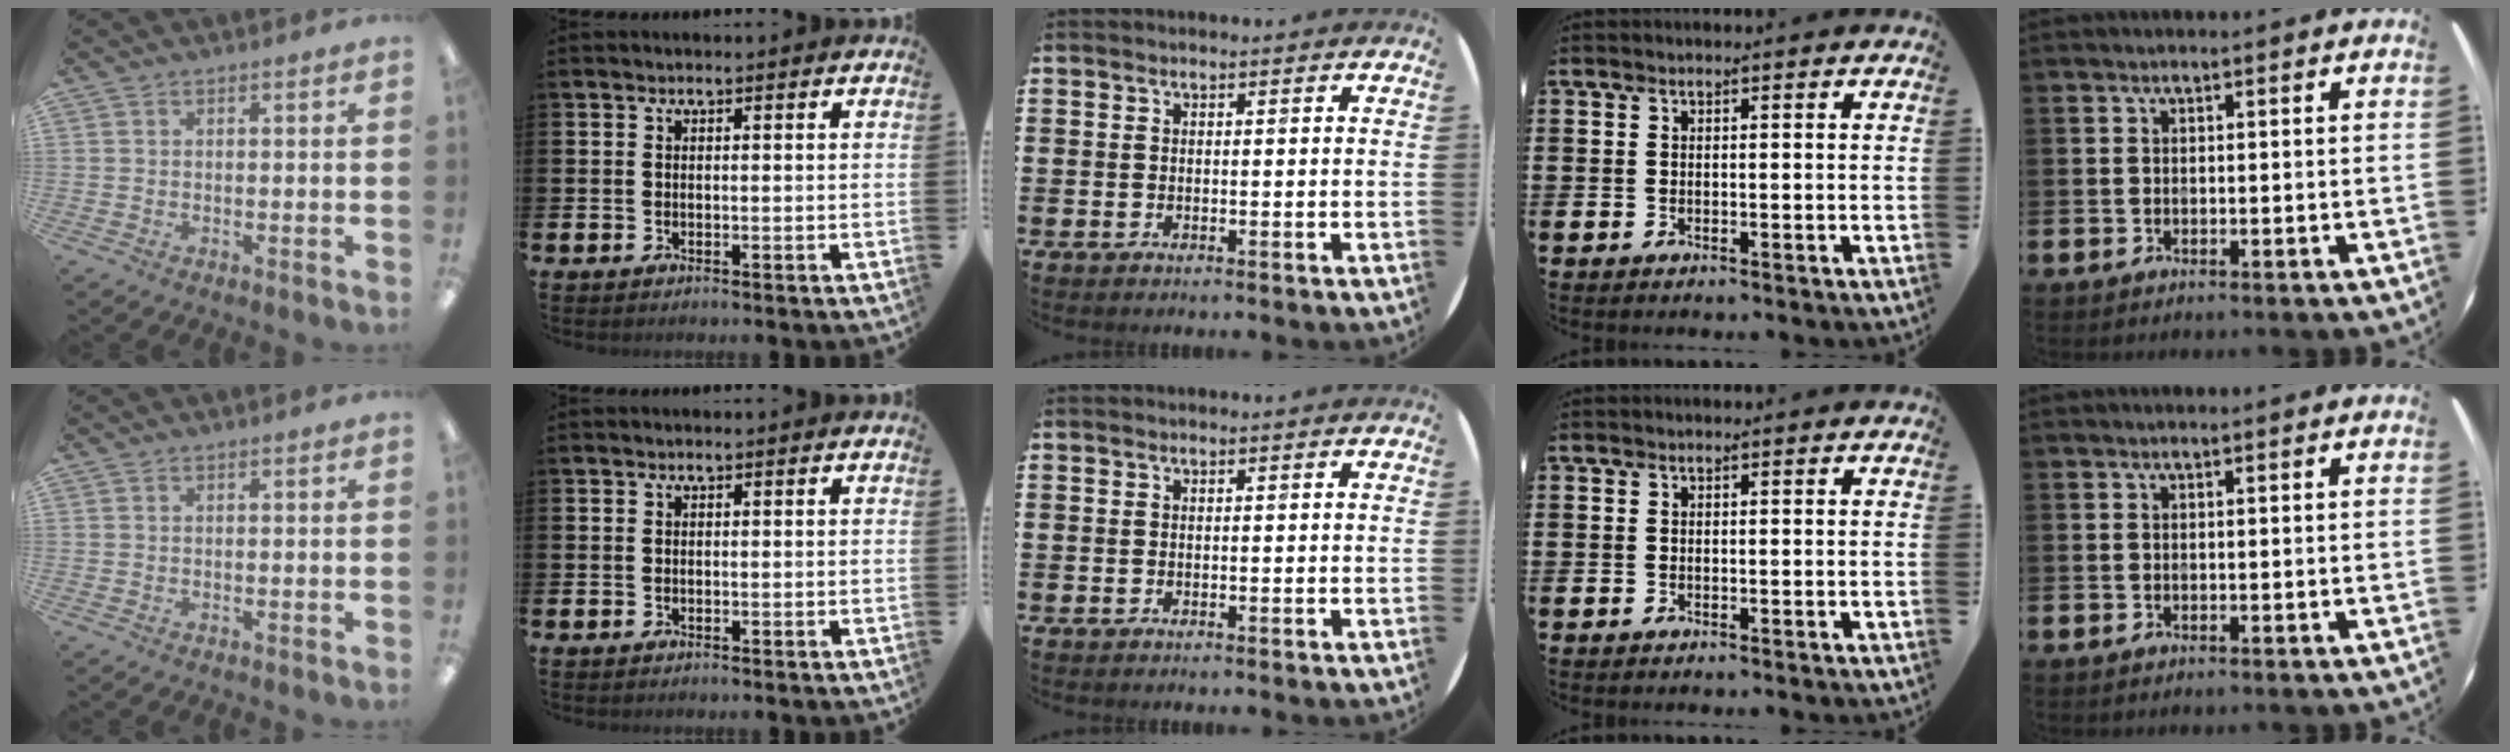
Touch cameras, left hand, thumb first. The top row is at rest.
{}